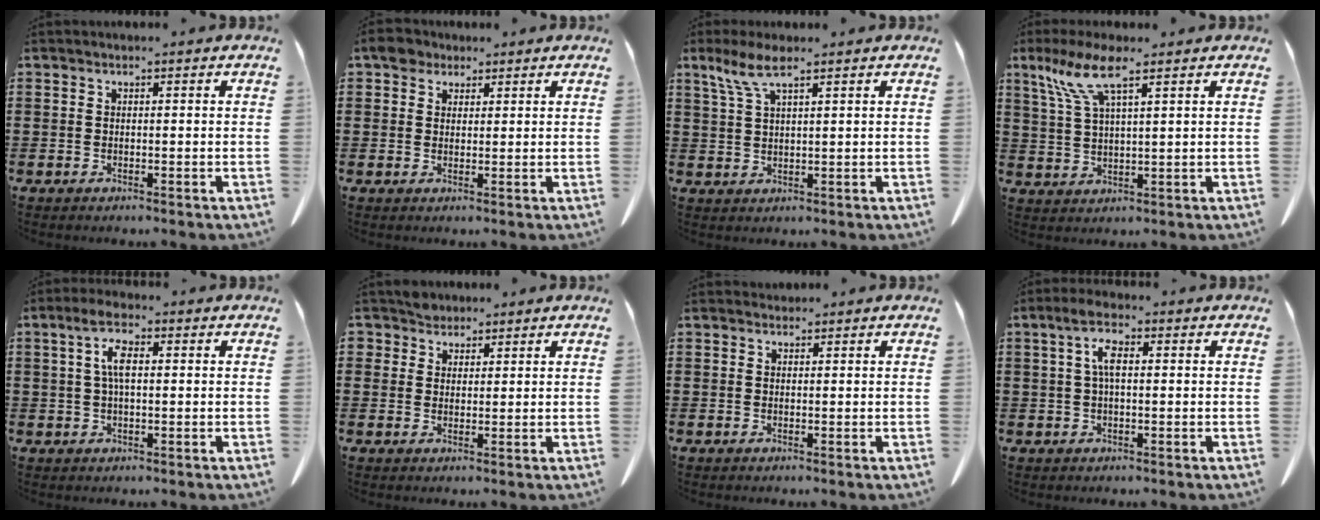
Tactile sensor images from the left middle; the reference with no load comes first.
{"total": 3.3, "force": [2.5, 2.0, 1.0], "torque": [-0.023, 0.008, 0.045]}
{"total": 5.1, "force": [3.2, 0.9, 3.9], "torque": [-0.092, -0.003, 0.055]}
{"total": 7.6, "force": [4.7, 1.2, 5.8], "torque": [-0.133, -0.006, 0.081]}
{"total": 5.5, "force": [1.3, 1.9, 5.0], "torque": [-0.109, 0.006, 0.019]}
{"total": 2.8, "force": [2.4, 1.5, 0.0], "torque": [-0.010, 0.008, 0.048]}
{"total": 0.8, "force": [0.8, 0.3, 0.0], "torque": [-0.002, 0.001, 0.016]}
{"total": 5.0, "force": [1.1, 1.7, 4.6], "torque": [-0.101, 0.008, 0.015]}